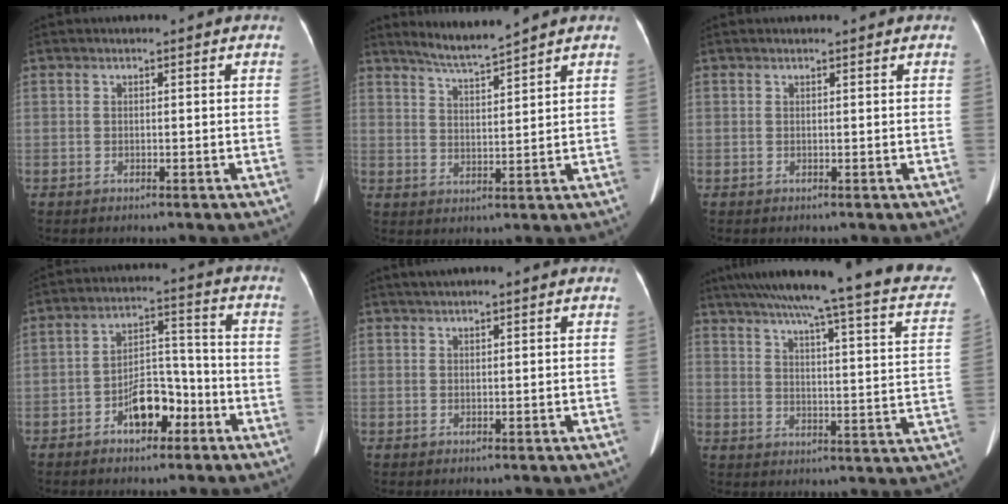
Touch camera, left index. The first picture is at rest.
{"total": 5.0, "force": [4.6, -1.3, 1.4], "torque": [-0.034, -0.010, 0.089]}
{"total": 1.0, "force": [0.9, 0.1, 0.4], "torque": [-0.006, 0.011, 0.015]}
{"total": 7.7, "force": [-4.0, 3.8, 5.3], "torque": [-0.095, 0.025, -0.066]}
{"total": 2.6, "force": [2.1, 0.1, 1.5], "torque": [-0.024, 0.023, 0.038]}
{"total": 28.6, "force": [23.7, 2.5, 15.9], "torque": [-0.221, -0.024, 0.289]}